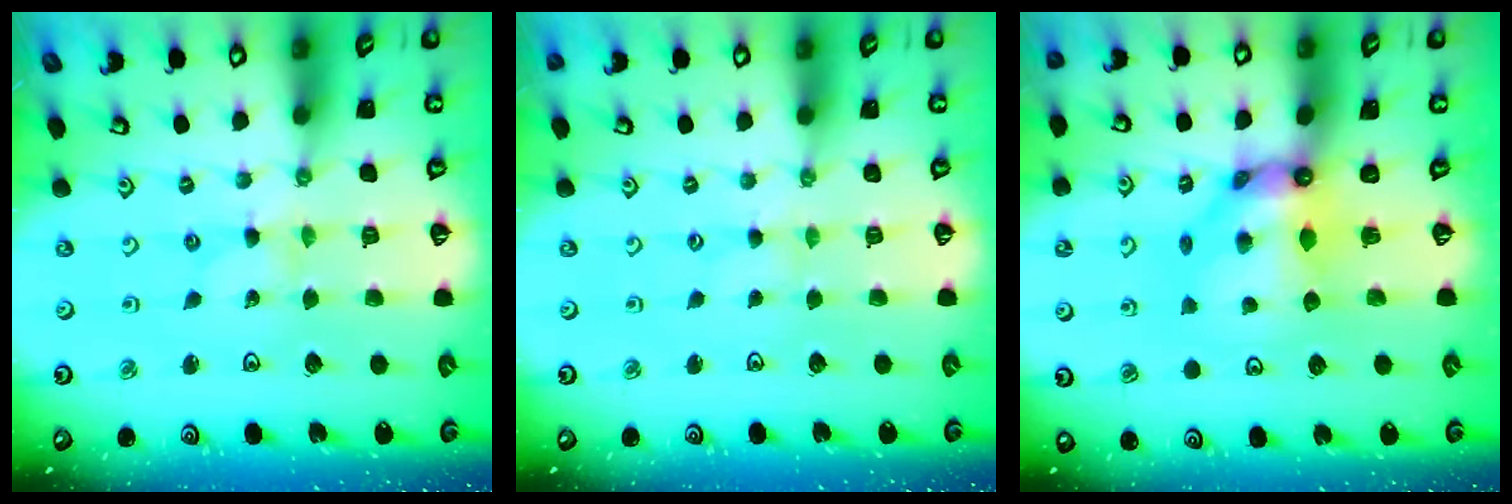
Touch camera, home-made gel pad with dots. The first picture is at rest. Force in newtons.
{"total": 0.0}
{"total": 8.8, "press": 8.7, "slide": 0.9}